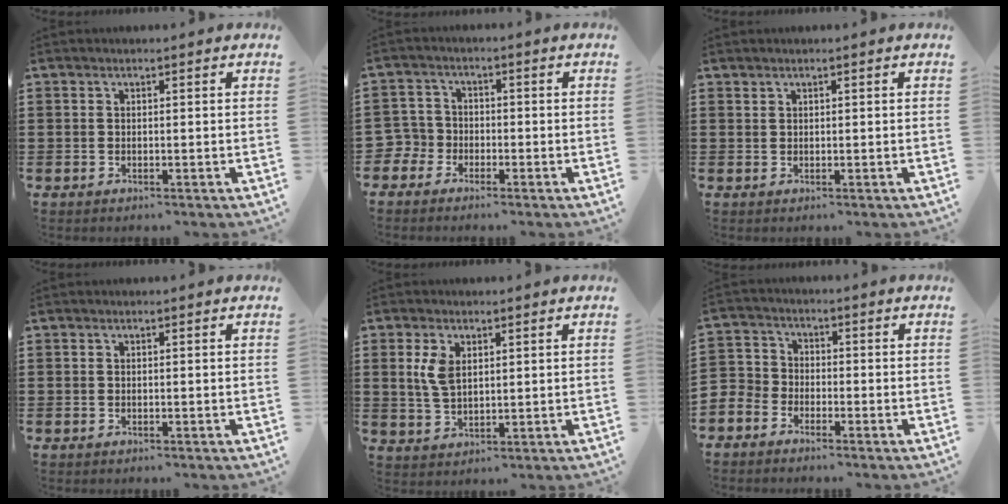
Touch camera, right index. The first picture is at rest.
{"total": 3.6, "force": [-2.2, 2.8, 0.3], "torque": [-0.043, -0.003, -0.056]}
{"total": 0.7, "force": [0.6, 0.4, 0.0], "torque": [-0.002, 0.002, 0.011]}
{"total": 0.0}
{"total": 4.5, "force": [1.5, 2.5, 3.4], "torque": [-0.082, 0.006, 0.024]}
{"total": 3.5, "force": [-2.8, 2.0, -0.2], "torque": [-0.025, 0.001, -0.069]}